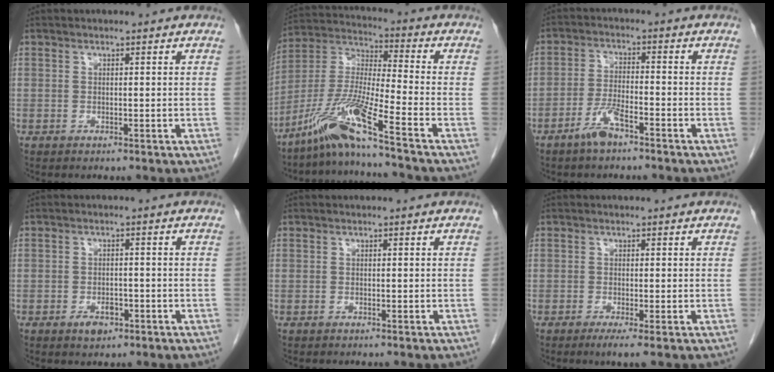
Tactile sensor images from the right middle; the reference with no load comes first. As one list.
[{"total": 11.1, "force": [-8.0, -1.8, 7.6], "torque": [-0.162, -0.014, -0.154]}, {"total": 4.7, "force": [-3.4, 0.9, 3.2], "torque": [-0.071, -0.001, -0.065]}, {"total": 2.8, "force": [-1.5, 1.5, 1.7], "torque": [-0.027, 0.003, -0.018]}, {"total": 0.0}, {"total": 2.3, "force": [-1.1, -0.1, 1.9], "torque": [-0.030, -0.008, -0.019]}]